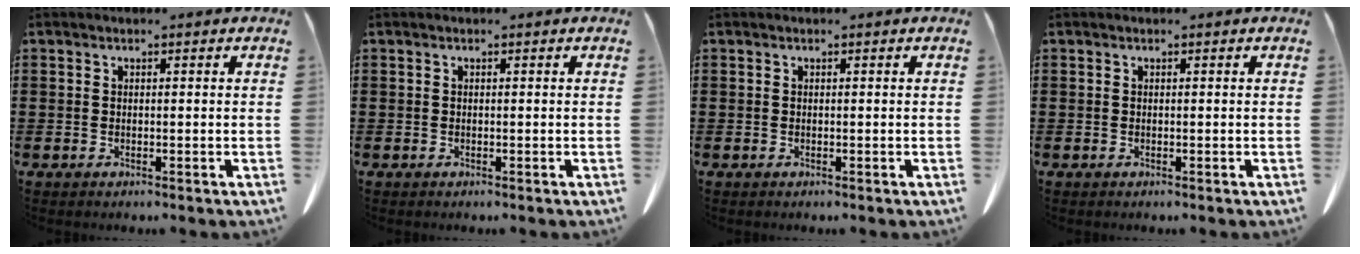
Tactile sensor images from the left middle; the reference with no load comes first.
{"total": 0.0}
{"total": 0.0}
{"total": 0.0}